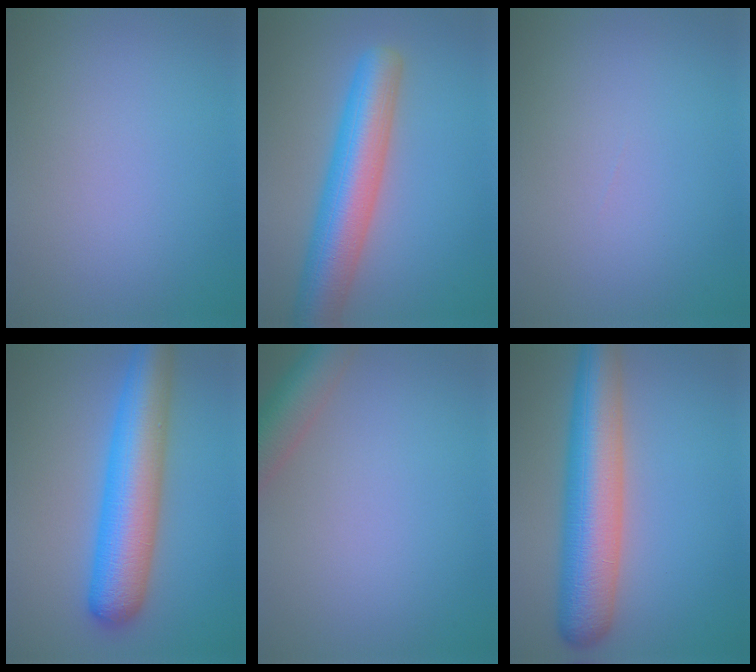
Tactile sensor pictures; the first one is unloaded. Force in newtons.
{"total": 8.0, "press": 8.0, "slide": 0.3}
{"total": 0.0}
{"total": 8.8, "press": 8.8, "slide": 0.2}
{"total": 4.7, "press": 4.7, "slide": 0.4}
{"total": 9.5, "press": 9.5, "slide": 0.2}